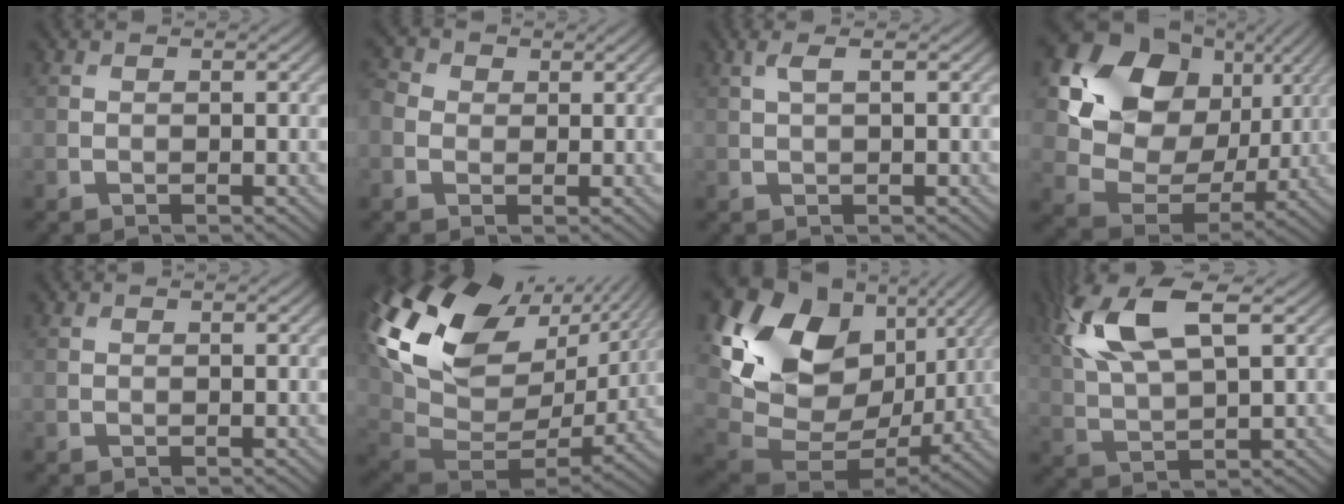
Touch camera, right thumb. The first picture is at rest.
{"total": 3.3, "force": [0.3, 2.9, 1.5], "torque": [-0.043, 0.008, 0.000]}
{"total": 1.9, "force": [0.8, 0.3, 1.7], "torque": [-0.041, 0.007, 0.017]}
{"total": 17.4, "force": [6.5, 13.4, 8.9], "torque": [-0.213, 0.028, 0.133]}
{"total": 0.0}
{"total": 19.7, "force": [7.4, 12.3, 13.5], "torque": [-0.294, 0.001, 0.151]}
{"total": 17.3, "force": [5.4, 12.7, 10.5], "torque": [-0.244, 0.003, 0.114]}
{"total": 12.6, "force": [5.5, 4.9, 10.2], "torque": [-0.233, 0.017, 0.105]}